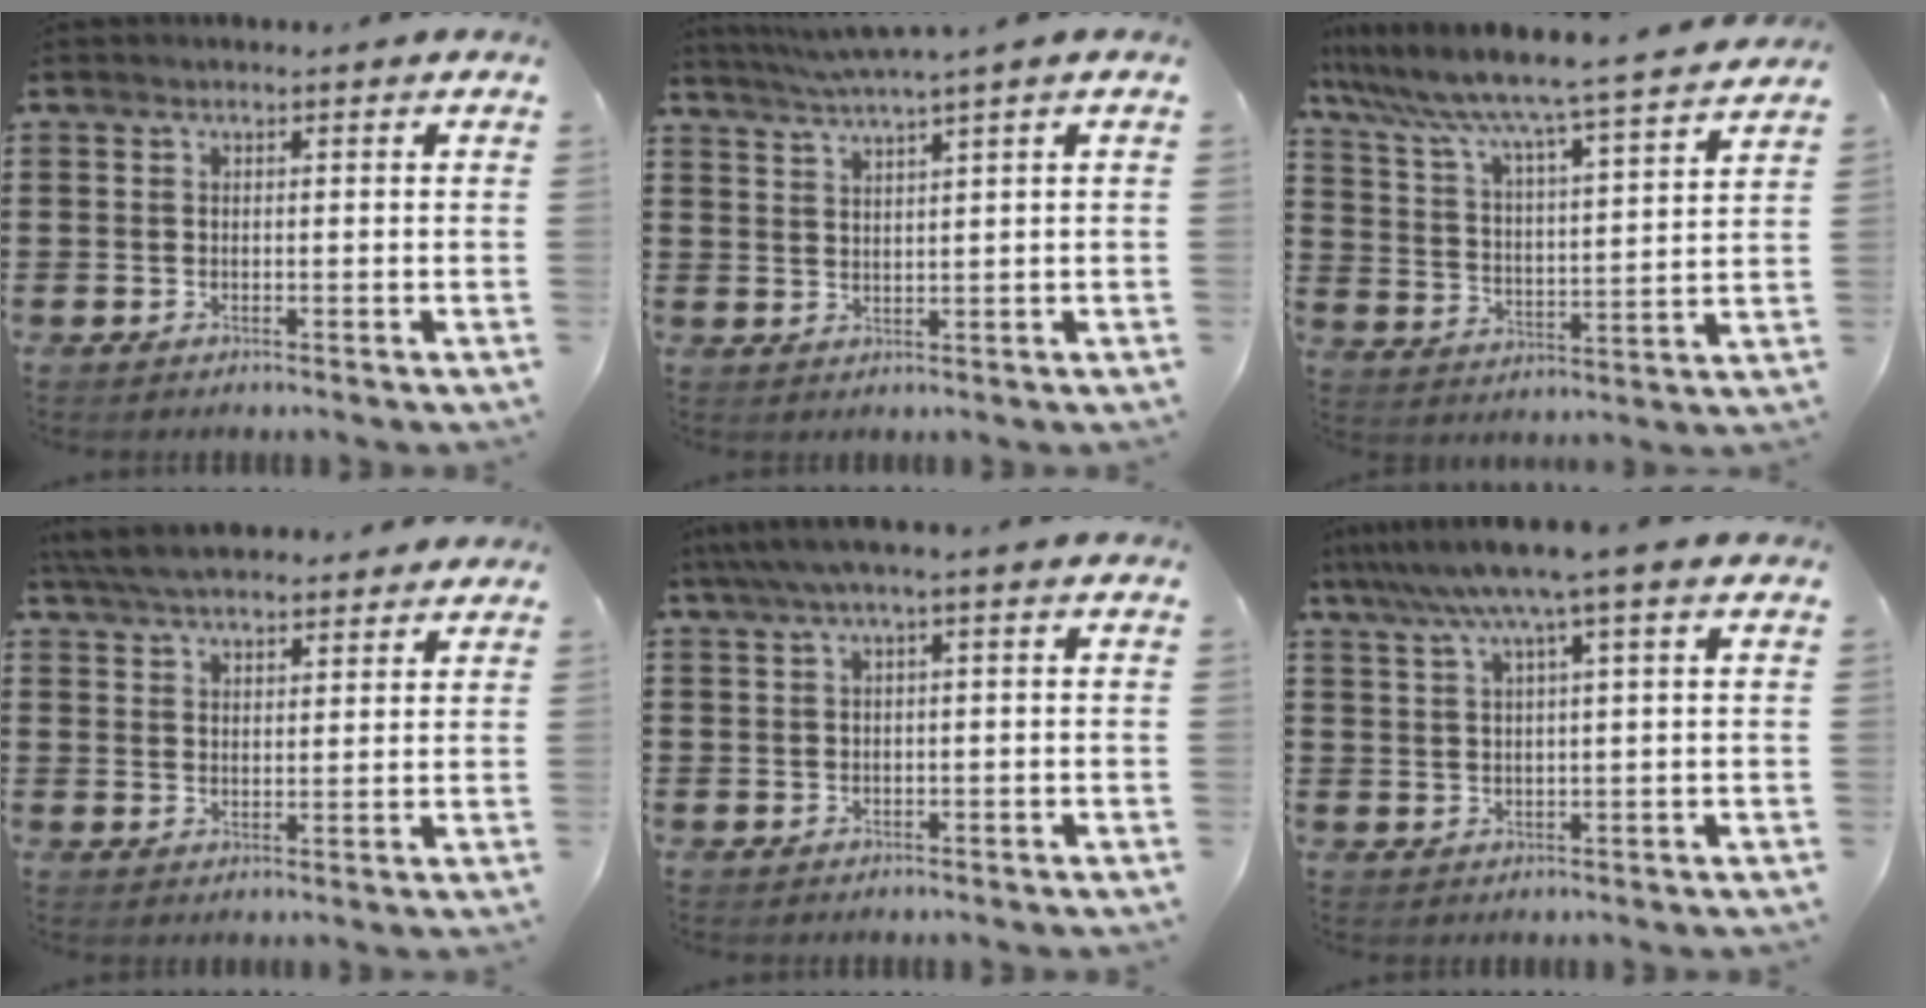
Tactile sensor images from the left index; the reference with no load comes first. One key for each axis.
{"total": 2.9, "fx": 2.2, "fy": -0.9, "fz": 1.6, "tx": -0.035, "ty": -0.010, "tz": 0.036}
{"total": 5.7, "fx": 5.3, "fy": -0.8, "fz": 2.0, "tx": -0.066, "ty": -0.055, "tz": 0.078}
{"total": 5.4, "fx": 5.1, "fy": 0.9, "fz": 1.5, "tx": -0.045, "ty": -0.010, "tz": 0.096}
{"total": 2.1, "fx": -0.3, "fy": 0.2, "fz": 2.1, "tx": -0.035, "ty": -0.001, "tz": -0.008}
{"total": 6.4, "fx": 3.6, "fy": -0.5, "fz": 5.3, "tx": -0.110, "ty": -0.012, "tz": 0.059}